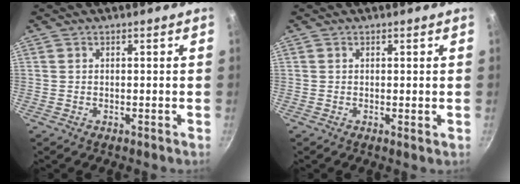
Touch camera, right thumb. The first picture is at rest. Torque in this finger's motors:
{"motor_torque": [-0.51, -0.21, -0.21, -0.12, -0.02]}